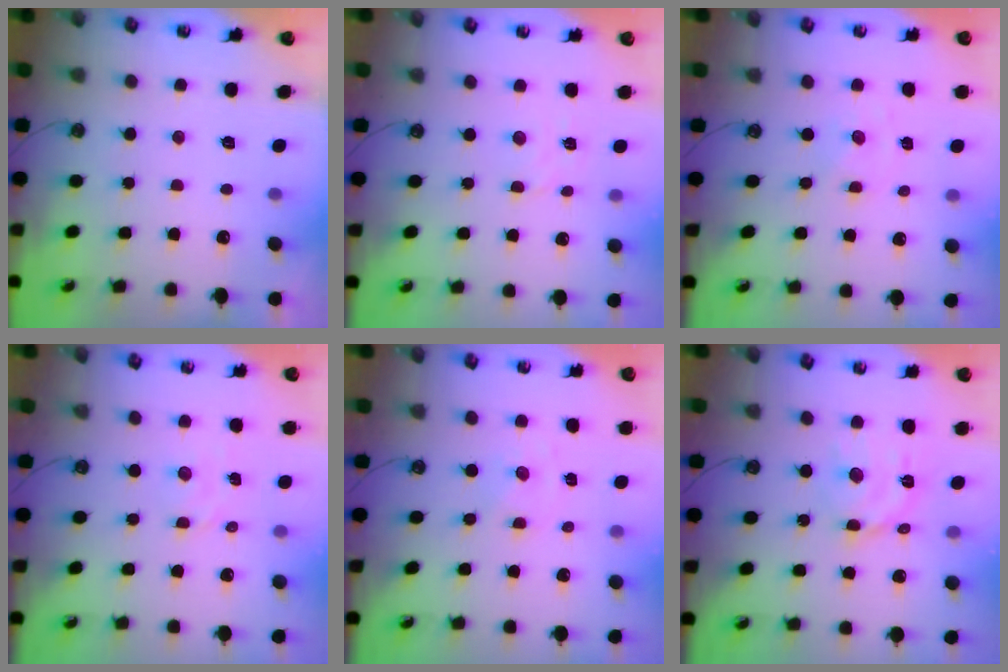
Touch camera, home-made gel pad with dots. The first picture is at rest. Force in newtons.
{"total": 2.8, "press": 2.7, "slide": 0.5}
{"total": 0.0}
{"total": 1.8, "press": 1.8, "slide": 0.3}
{"total": 0.0}
{"total": 11.4, "press": 11.3, "slide": 0.7}